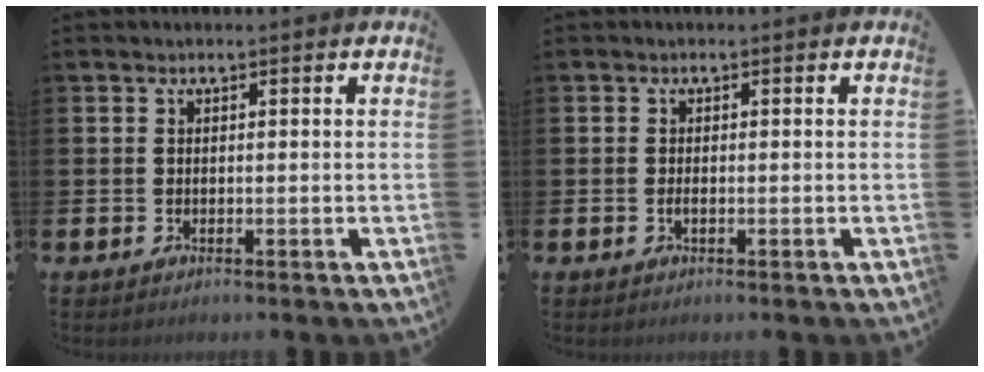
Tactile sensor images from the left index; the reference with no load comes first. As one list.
[{"total": 0.6, "force": [-0.2, 0.2, 0.5], "torque": [-0.018, 0.002, -0.002]}]